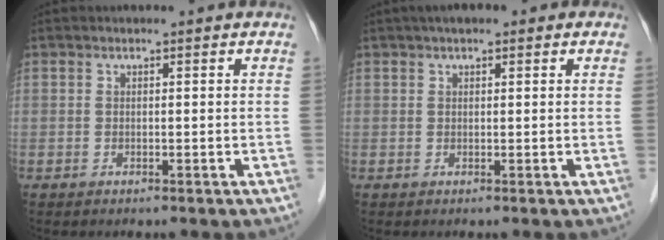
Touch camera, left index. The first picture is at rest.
{"total": 3.6, "force": [2.2, 1.5, 2.4], "torque": [-0.039, 0.023, 0.029]}